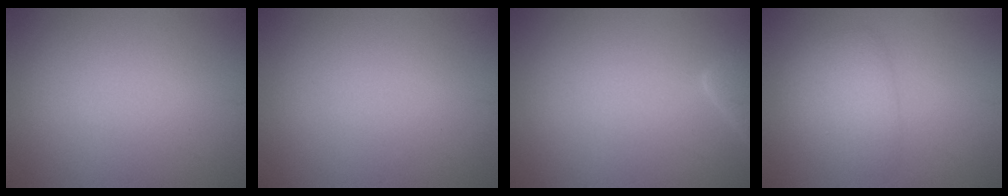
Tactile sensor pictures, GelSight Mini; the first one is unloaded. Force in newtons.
{"total": 0.0}
{"total": 2.4, "press": 2.4, "slide": 0.3}
{"total": 2.9, "press": 2.9, "slide": 0.2}